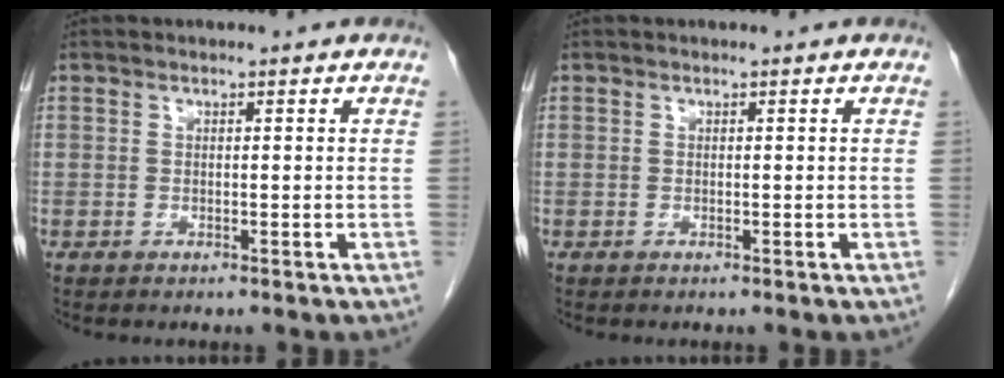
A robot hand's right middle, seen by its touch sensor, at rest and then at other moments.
{"total": 0.0}